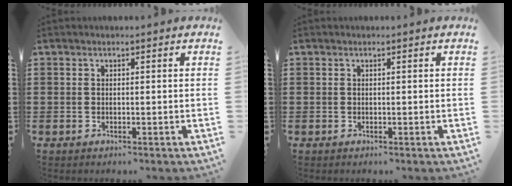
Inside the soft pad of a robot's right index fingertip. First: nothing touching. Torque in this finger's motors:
{"motor_torque": [0.04, 0.02, 0.05, -0.01]}